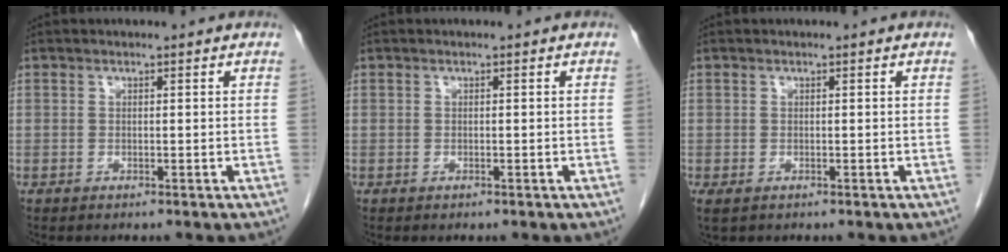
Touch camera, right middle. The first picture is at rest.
{"total": 0.0}
{"total": 1.5, "force": [-0.7, 0.9, 1.0], "torque": [-0.020, -0.004, -0.006]}